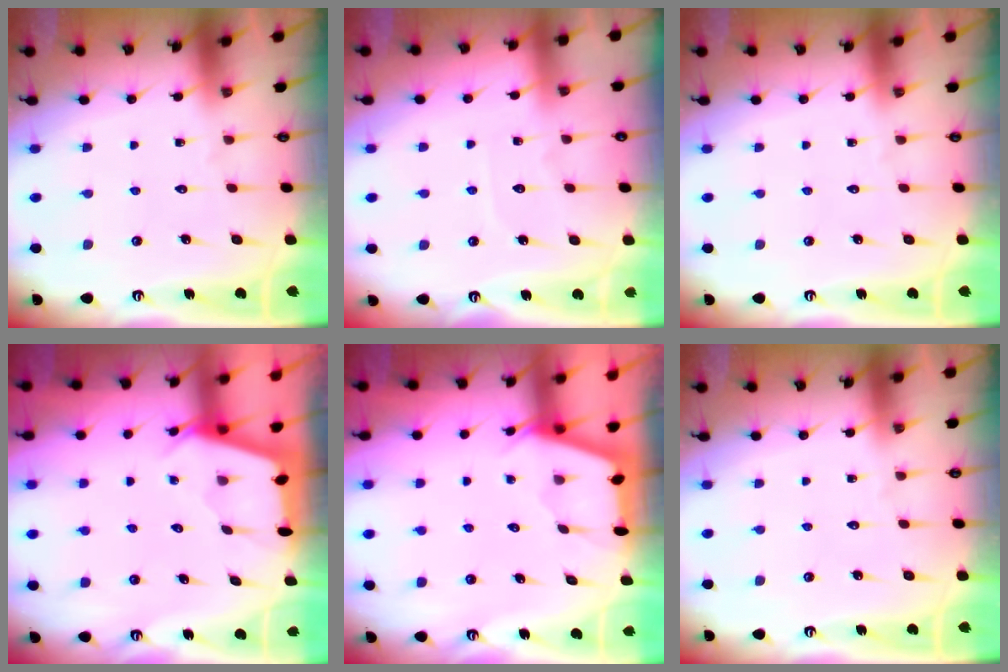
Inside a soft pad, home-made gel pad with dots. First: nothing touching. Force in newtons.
{"total": 3.3, "press": 3.3, "slide": 0.4}
{"total": 0.0}
{"total": 2.4, "press": 2.4, "slide": 0.3}
{"total": 3.4, "press": 3.4, "slide": 0.0}
{"total": 0.0}